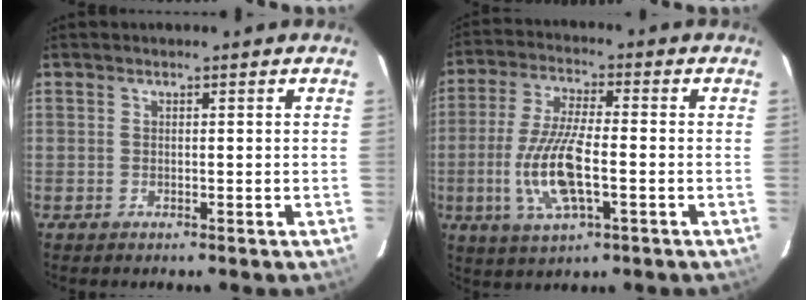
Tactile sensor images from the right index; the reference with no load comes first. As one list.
[{"total": 12.5, "force": [-2.9, 3.7, 11.6], "torque": [-0.242, -0.007, -0.056]}]